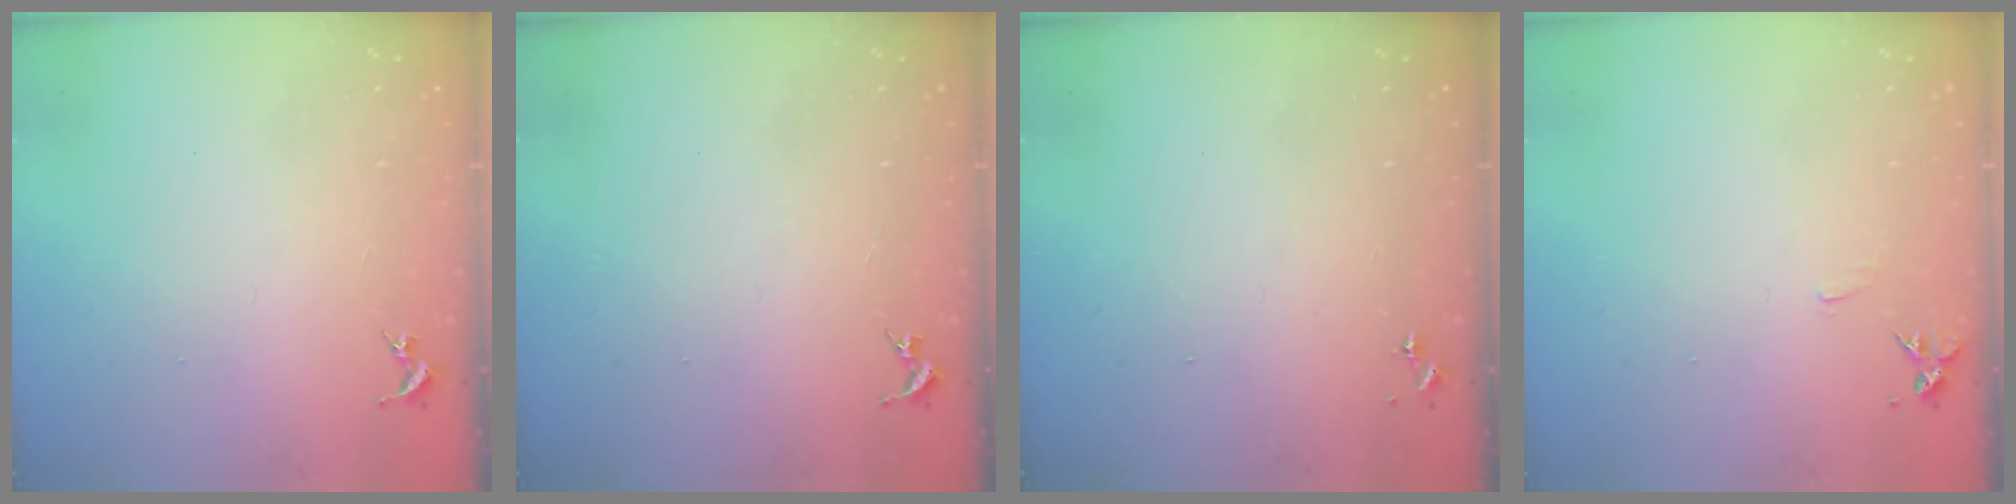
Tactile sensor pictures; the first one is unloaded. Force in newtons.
{"total": 0.0}
{"total": 0.0}
{"total": 5.5, "press": 5.4, "slide": 0.6}